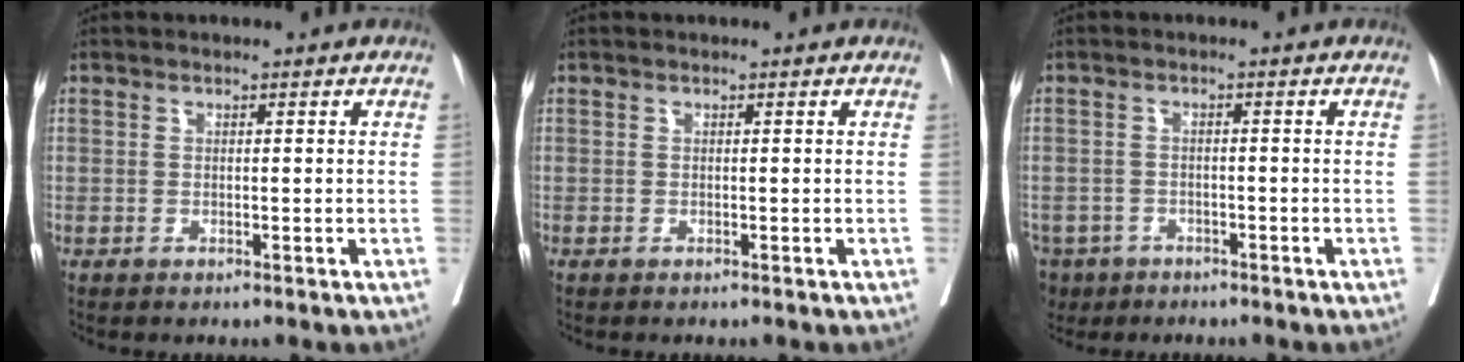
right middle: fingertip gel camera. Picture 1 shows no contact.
{"total": 0.0}
{"total": 6.0, "force": [-4.1, 4.2, 0.8], "torque": [-0.019, 0.001, -0.068]}